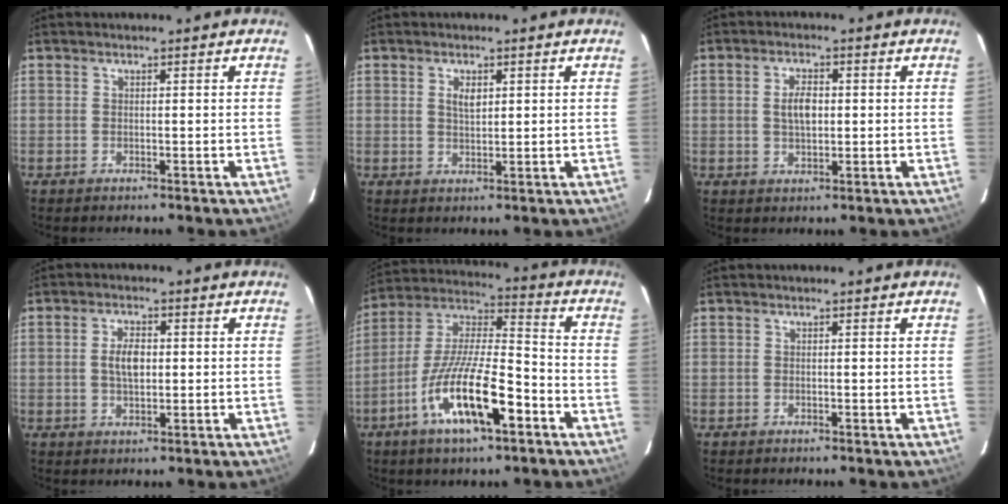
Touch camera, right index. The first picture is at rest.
{"total": 2.6, "force": [0.9, 1.4, 2.0], "torque": [-0.034, 0.002, 0.016]}
{"total": 4.3, "force": [0.3, 2.3, 3.6], "torque": [-0.066, 0.006, 0.009]}
{"total": 4.5, "force": [0.2, 2.4, 3.8], "torque": [-0.070, 0.006, 0.007]}
{"total": 17.4, "force": [-8.1, 4.7, 14.6], "torque": [-0.286, -0.013, -0.151]}
{"total": 0.0}